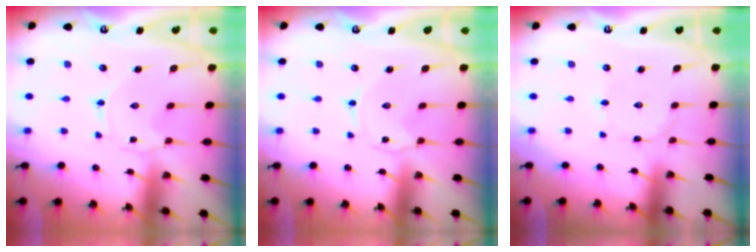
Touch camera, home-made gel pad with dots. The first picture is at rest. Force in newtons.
{"total": 0.7, "press": 0.7, "slide": 0.1}
{"total": 0.9, "press": 0.9, "slide": 0.1}